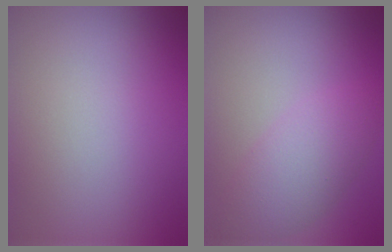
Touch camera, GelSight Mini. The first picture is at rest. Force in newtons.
{"total": 3.9, "press": 3.9, "slide": 0.3}